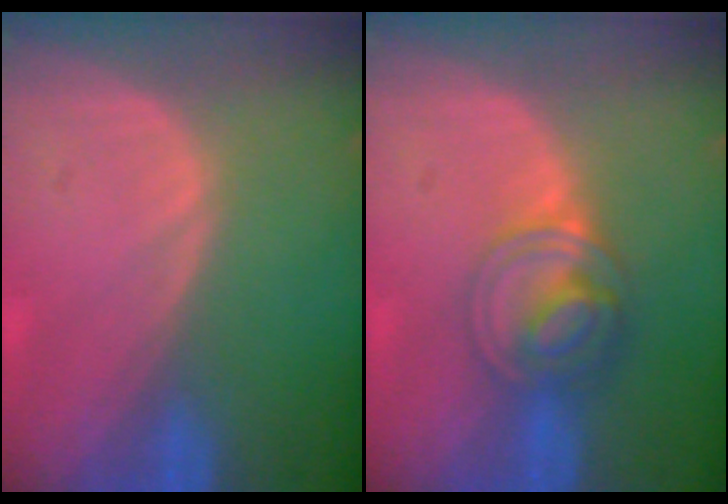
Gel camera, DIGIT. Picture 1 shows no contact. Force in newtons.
{"total": 6.3, "press": 5.4, "slide": 3.2}